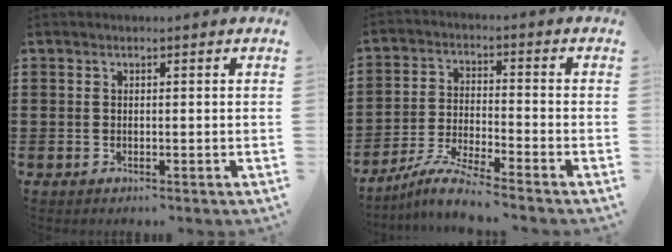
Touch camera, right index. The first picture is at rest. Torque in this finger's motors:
{"motor_torque": [0.47, 0.75, 0.31, 0.09]}